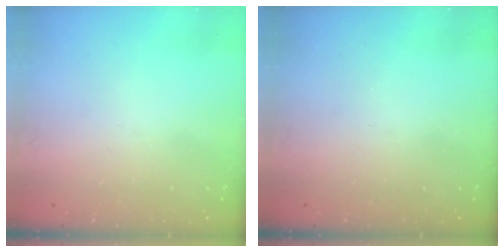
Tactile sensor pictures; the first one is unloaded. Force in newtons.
{"total": 0.0}